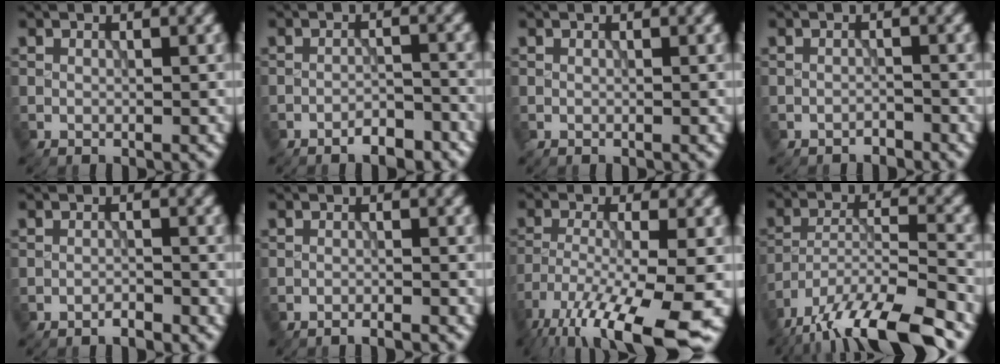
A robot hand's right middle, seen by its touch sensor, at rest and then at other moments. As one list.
[{"total": 2.9, "force": [-2.3, 0.8, 1.7], "torque": [-0.021, 0.007, -0.037]}, {"total": 0.0}, {"total": 0.9, "force": [-0.9, 0.1, 0.2], "torque": [0.000, 0.002, -0.017]}, {"total": 1.0, "force": [-0.9, 0.1, 0.4], "torque": [-0.005, 0.002, -0.019]}, {"total": 1.5, "force": [-1.3, 0.1, 0.7], "torque": [-0.002, -0.002, -0.029]}, {"total": 13.0, "force": [-8.4, 3.0, 9.4], "torque": [-0.182, -0.021, -0.135]}, {"total": 13.5, "force": [-10.9, 3.0, 7.4], "torque": [-0.129, -0.023, -0.177]}]